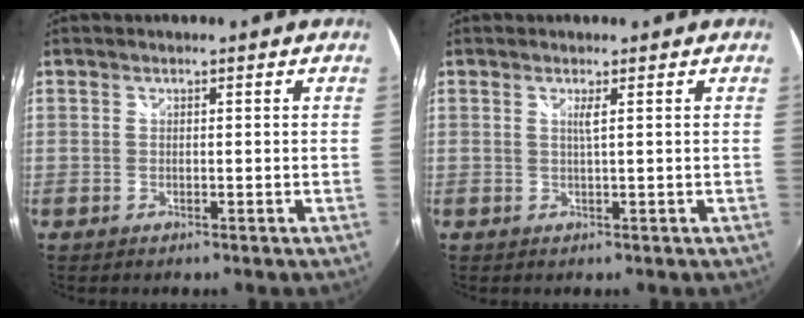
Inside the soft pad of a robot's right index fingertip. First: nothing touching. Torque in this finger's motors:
{"motor_torque": [-0.01, 0.02, 0.00, 0.02]}